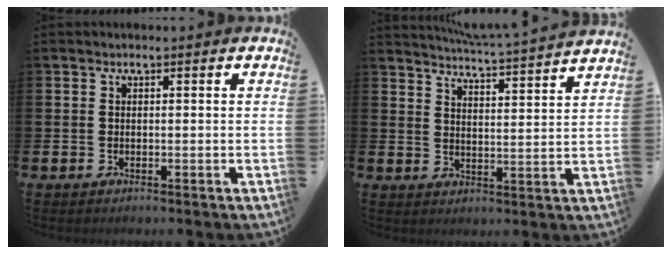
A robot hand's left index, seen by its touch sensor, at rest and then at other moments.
{"total": 5.4, "force": [5.3, -0.8, 0.9], "torque": [-0.030, -0.042, 0.090]}